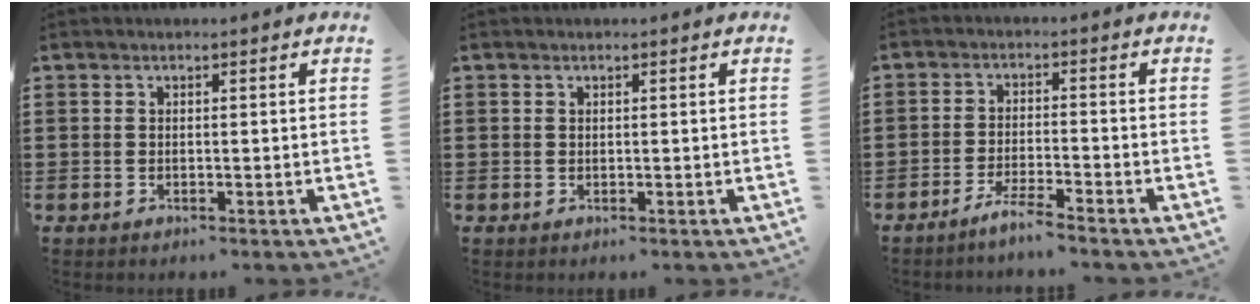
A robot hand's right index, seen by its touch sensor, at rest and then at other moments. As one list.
[{"total": 0.0}, {"total": 3.3, "force": [-3.1, -0.4, 1.3], "torque": [-0.030, -0.001, -0.061]}]